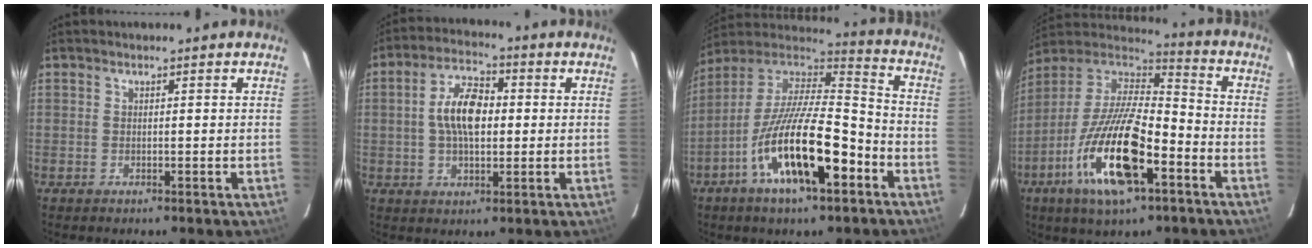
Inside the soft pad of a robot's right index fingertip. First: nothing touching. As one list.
[{"total": 9.0, "force": [0.5, 4.7, 7.7], "torque": [-0.144, 0.017, 0.008]}, {"total": 20.7, "force": [-9.2, 6.7, 17.3], "torque": [-0.313, -0.019, -0.167]}, {"total": 22.5, "force": [-10.0, 7.8, 18.6], "torque": [-0.364, -0.038, -0.187]}]